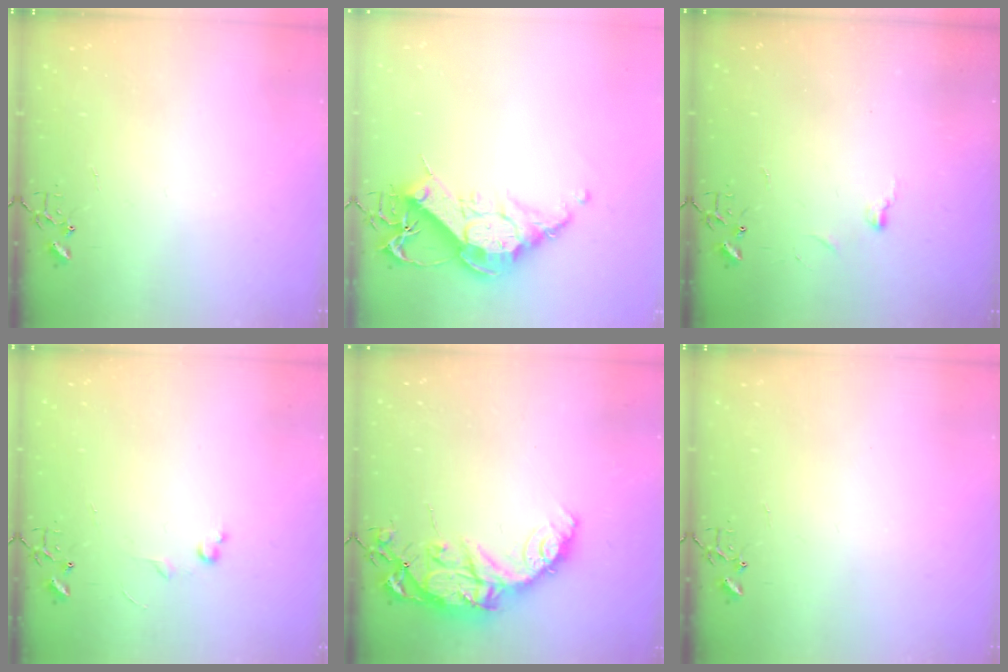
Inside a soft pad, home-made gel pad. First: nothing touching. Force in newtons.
{"total": 14.3, "press": 14.2, "slide": 1.5}
{"total": 4.3, "press": 4.2, "slide": 0.7}
{"total": 4.2, "press": 4.2, "slide": 0.5}
{"total": 14.9, "press": 14.8, "slide": 1.3}
{"total": 0.0}